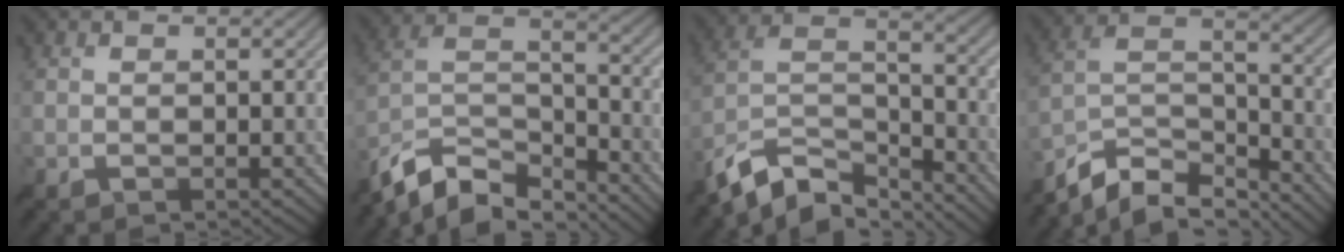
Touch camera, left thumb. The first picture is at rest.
{"total": 11.3, "force": [-9.4, 3.7, 5.2], "torque": [-0.114, 0.003, -0.182]}
{"total": 11.0, "force": [-8.8, 3.9, 5.4], "torque": [-0.114, -0.001, -0.175]}
{"total": 10.5, "force": [-8.5, 3.8, 5.0], "torque": [-0.104, 0.000, -0.162]}